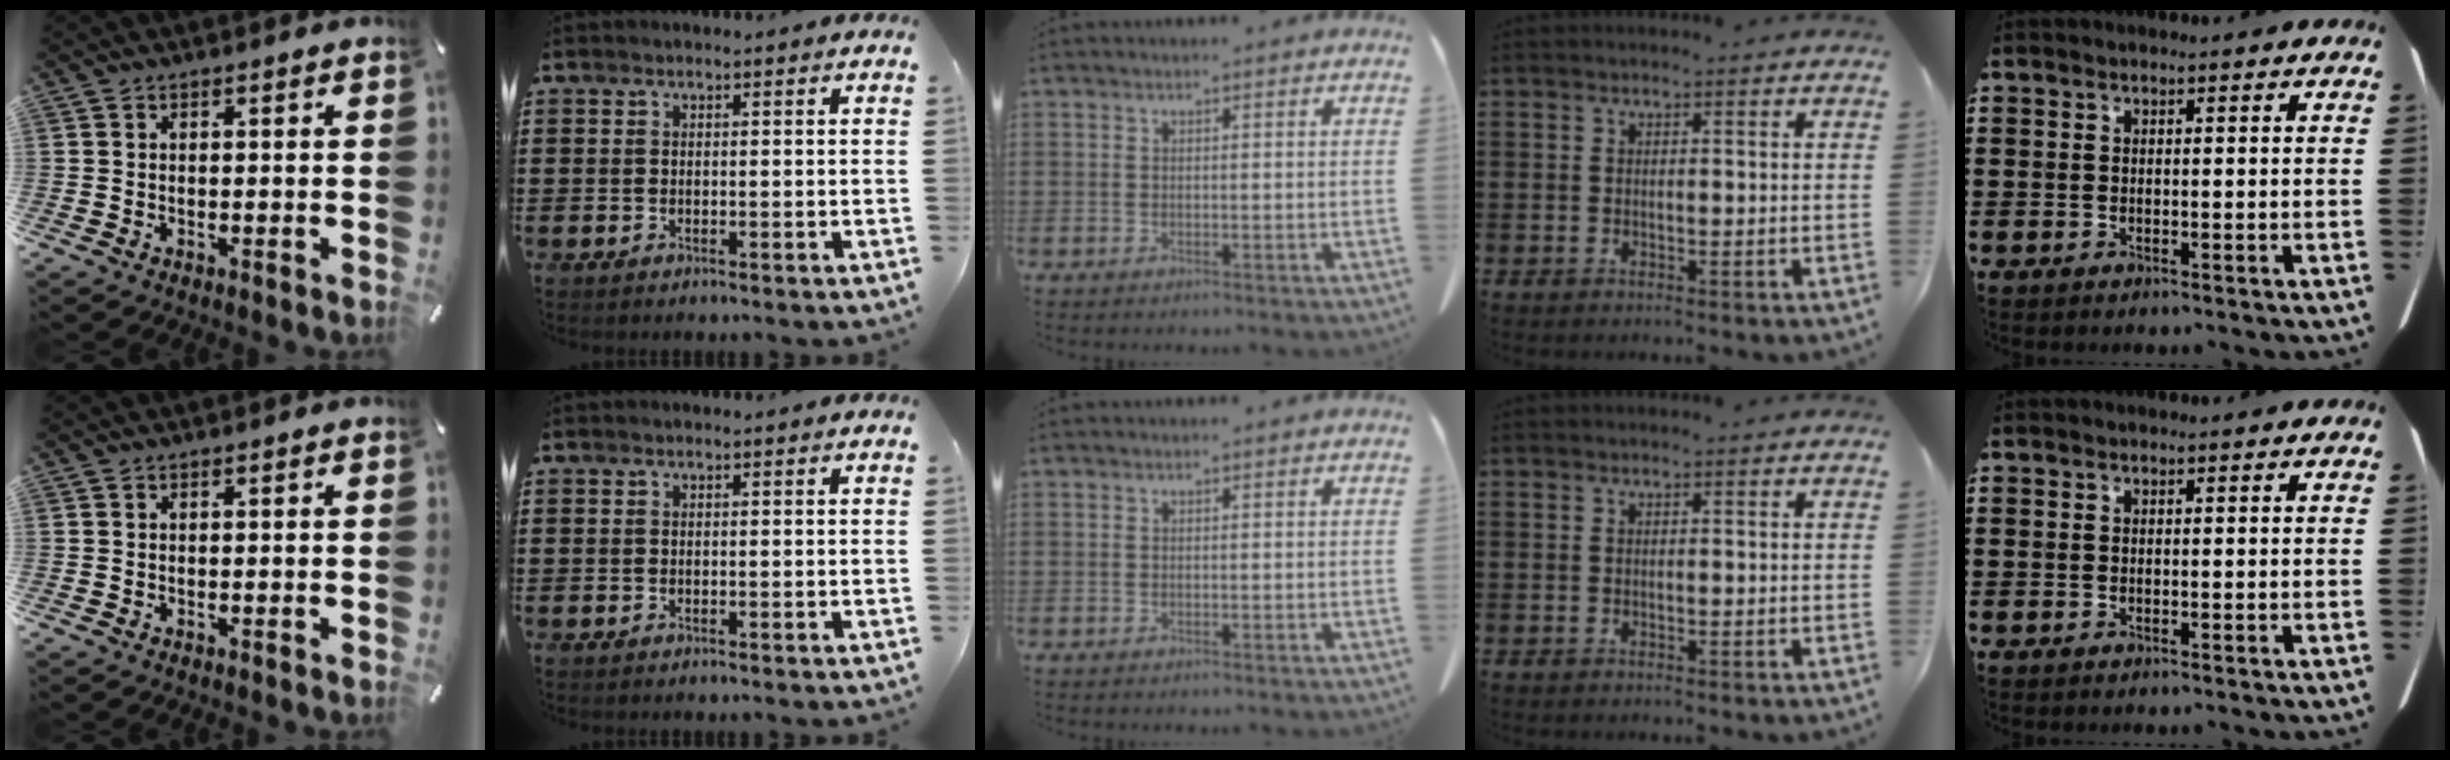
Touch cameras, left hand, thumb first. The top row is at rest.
{}